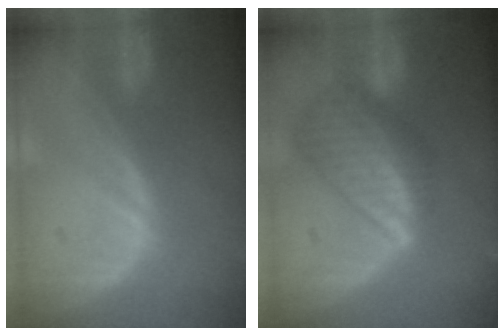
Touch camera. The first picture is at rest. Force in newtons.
{"total": 8.7, "press": 7.6, "slide": 4.4}